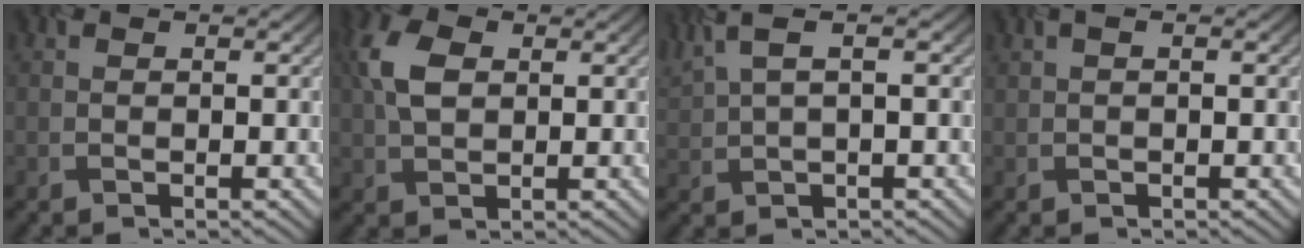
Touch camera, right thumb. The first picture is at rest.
{"total": 5.8, "force": [1.4, 3.8, 4.2], "torque": [-0.108, 0.010, 0.020]}
{"total": 5.0, "force": [2.7, 1.2, 4.0], "torque": [-0.097, 0.015, 0.058]}
{"total": 1.0, "force": [0.4, 0.3, 0.8], "torque": [-0.019, 0.004, 0.008]}